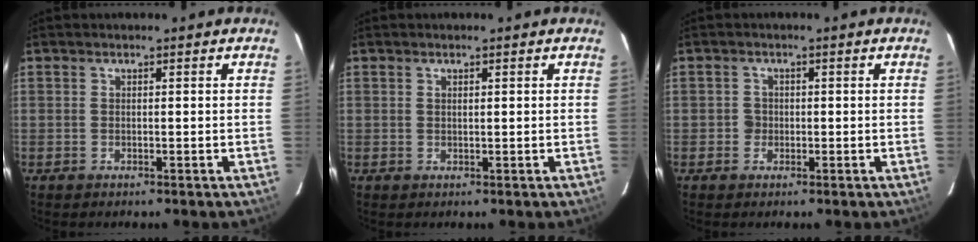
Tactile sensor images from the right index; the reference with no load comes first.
{"total": 0.7, "force": [0.4, 0.3, 0.5], "torque": [-0.009, 0.002, 0.007]}
{"total": 1.8, "force": [-0.5, 1.7, 0.1], "torque": [-0.002, 0.004, -0.007]}